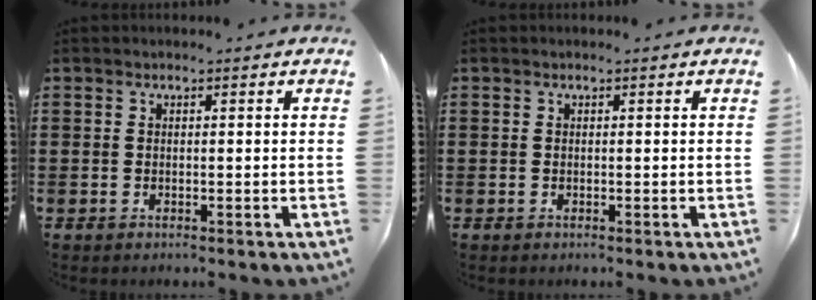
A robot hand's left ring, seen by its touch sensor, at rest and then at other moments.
{"total": 0.0}